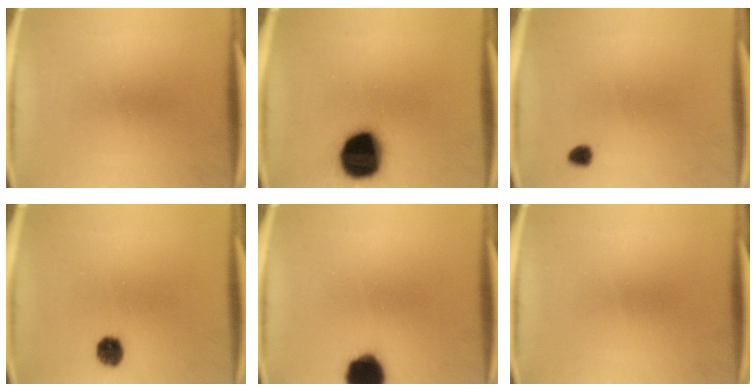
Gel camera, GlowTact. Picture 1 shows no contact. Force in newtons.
{"total": 18.0}
{"total": 1.7}
{"total": 4.0}
{"total": 10.3}
{"total": 0.0}